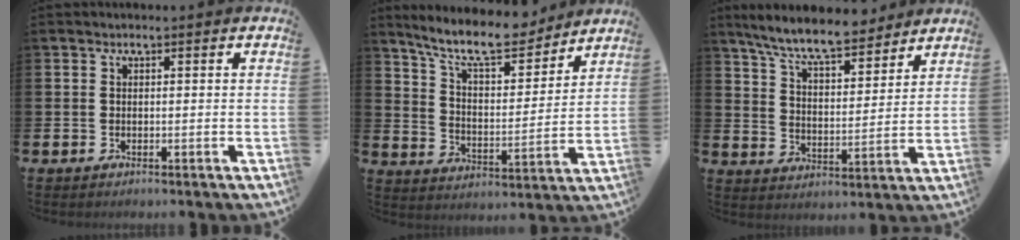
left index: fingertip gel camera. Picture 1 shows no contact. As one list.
[{"total": 11.1, "force": [9.9, 2.7, 4.4], "torque": [-0.114, -0.058, 0.175]}, {"total": 8.6, "force": [7.8, 1.4, 3.3], "torque": [-0.098, -0.037, 0.141]}]